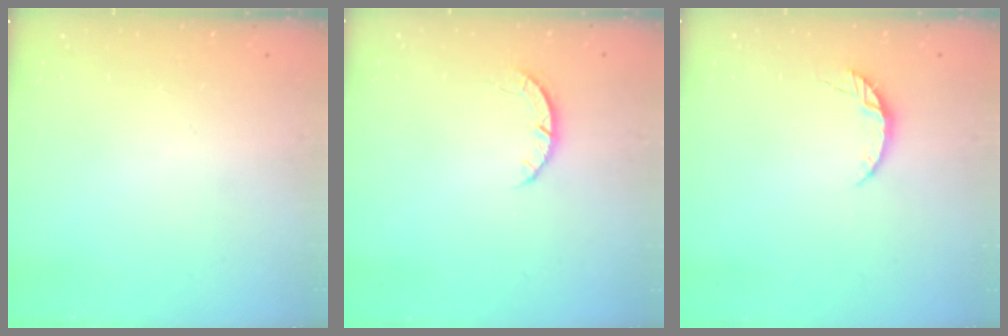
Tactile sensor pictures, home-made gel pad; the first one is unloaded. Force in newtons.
{"total": 2.7, "press": 2.6, "slide": 0.4}
{"total": 4.6, "press": 4.6, "slide": 0.6}